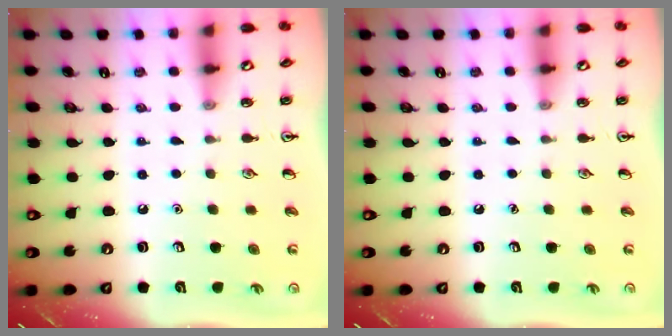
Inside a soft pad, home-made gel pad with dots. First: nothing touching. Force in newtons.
{"total": 0.0}